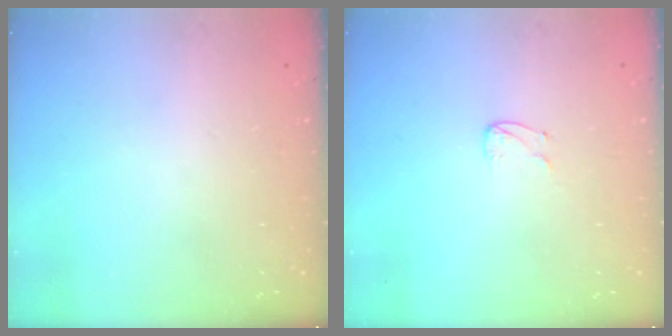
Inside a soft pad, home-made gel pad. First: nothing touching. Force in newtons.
{"total": 3.6, "press": 3.6, "slide": 0.3}